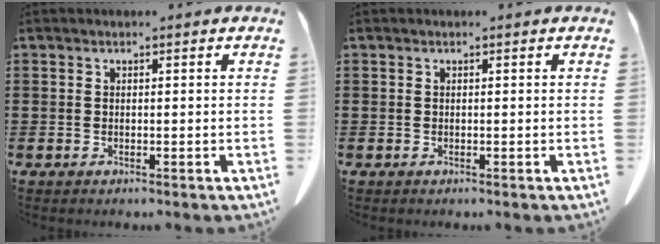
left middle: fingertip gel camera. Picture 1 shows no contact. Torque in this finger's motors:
{"motor_torque": [0.00, 0.00, 0.00, 0.00]}